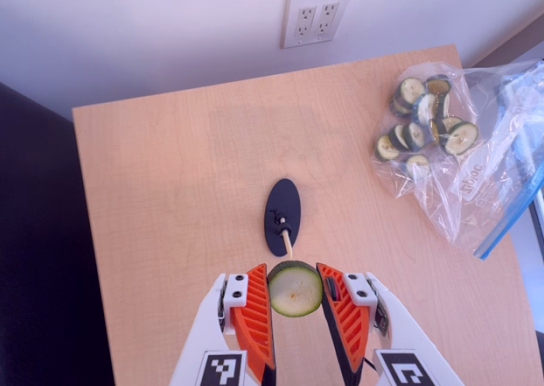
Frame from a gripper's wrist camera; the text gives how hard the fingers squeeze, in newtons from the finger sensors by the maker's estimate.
{"total": 8.4, "left": 8.1, "right": 8.7}